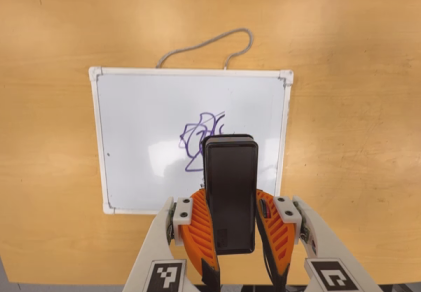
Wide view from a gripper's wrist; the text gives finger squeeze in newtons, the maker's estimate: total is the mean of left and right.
{"total": 9.4, "left": 8.1, "right": 10.7}